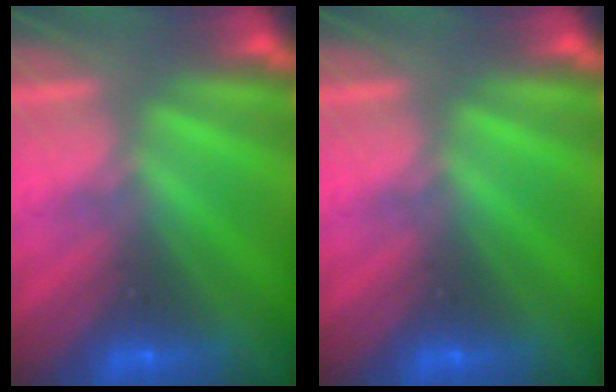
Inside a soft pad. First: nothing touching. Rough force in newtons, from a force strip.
{"total": 0.0}